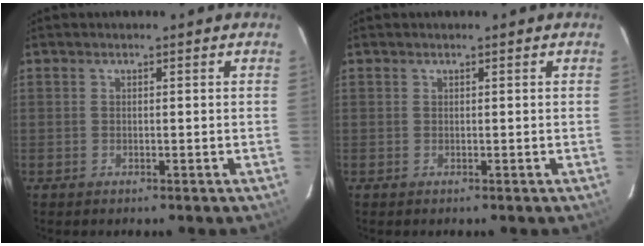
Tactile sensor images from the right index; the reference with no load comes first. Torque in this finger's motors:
{"motor_torque": [0.10, 0.03, 0.02, 0.01]}